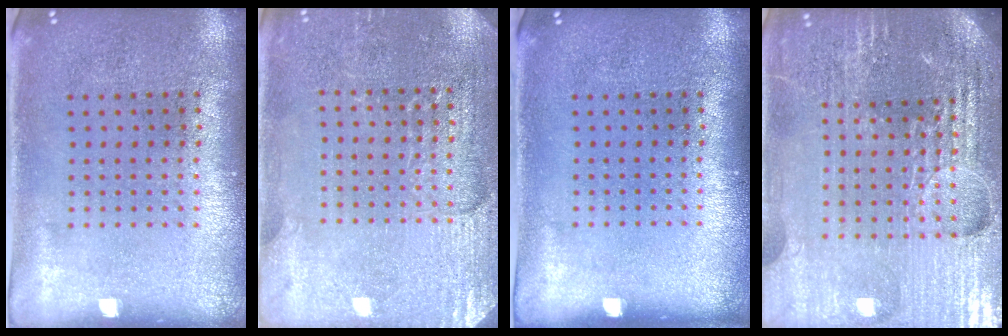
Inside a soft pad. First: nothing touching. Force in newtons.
{"total": 2.9, "press": 2.9, "slide": 0.2}
{"total": 0.0}
{"total": 5.7, "press": 5.2, "slide": 2.3}